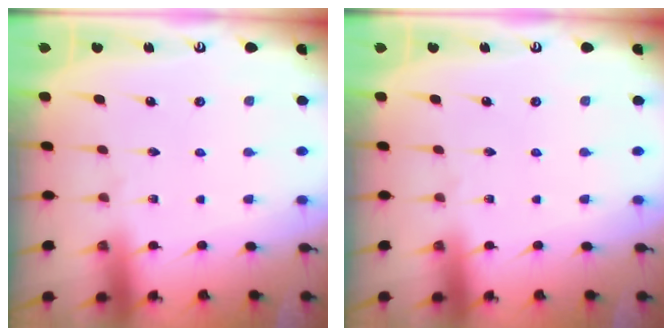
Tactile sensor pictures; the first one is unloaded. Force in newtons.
{"total": 0.0}